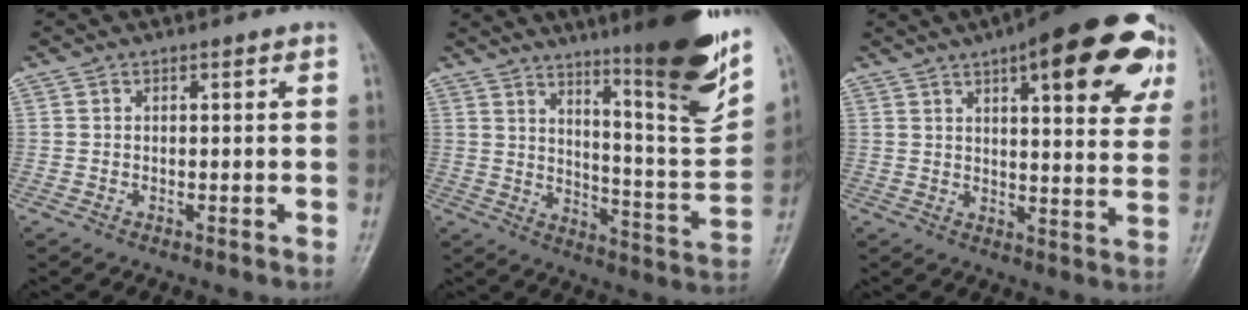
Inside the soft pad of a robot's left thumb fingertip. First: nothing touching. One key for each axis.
{"total": 21.8, "fx": 13.7, "fy": 3.1, "fz": 16.7, "tx": -0.206, "ty": -0.078, "tz": 0.207}
{"total": 21.2, "fx": 11.0, "fy": 6.5, "fz": 16.9, "tx": -0.194, "ty": -0.022, "tz": 0.137}